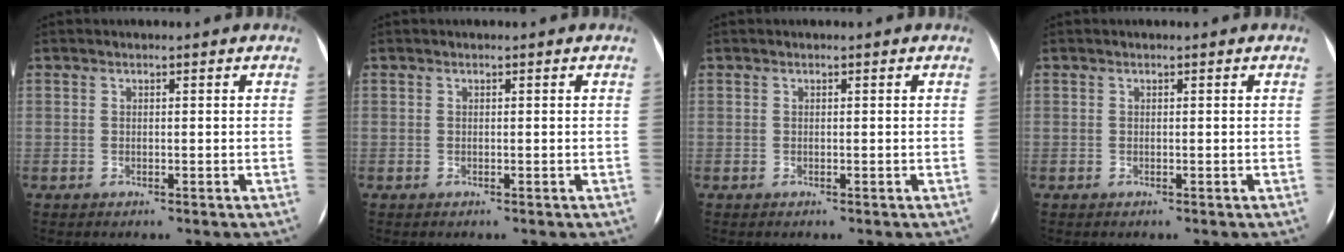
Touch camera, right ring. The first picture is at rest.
{"total": 0.0}
{"total": 0.0}
{"total": 0.0}